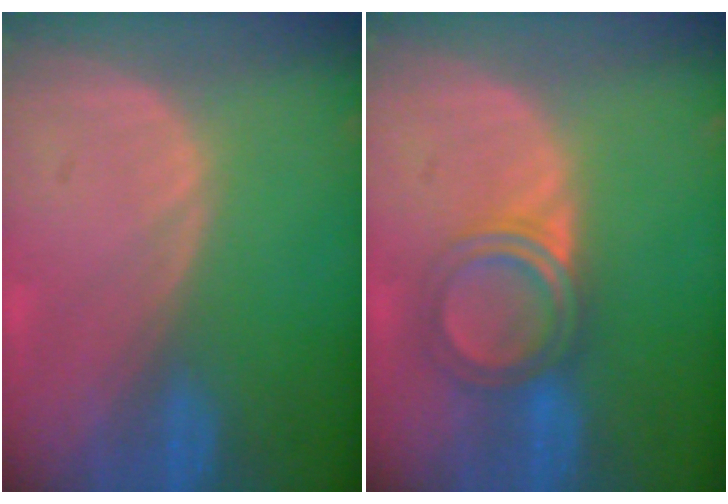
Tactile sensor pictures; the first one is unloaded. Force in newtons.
{"total": 5.1, "press": 5.0, "slide": 0.9}